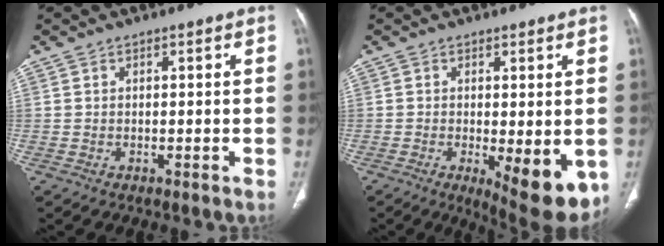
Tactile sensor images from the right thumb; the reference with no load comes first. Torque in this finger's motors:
{"motor_torque": [-0.17, 1.23, -0.04, 0.12, 0.09]}